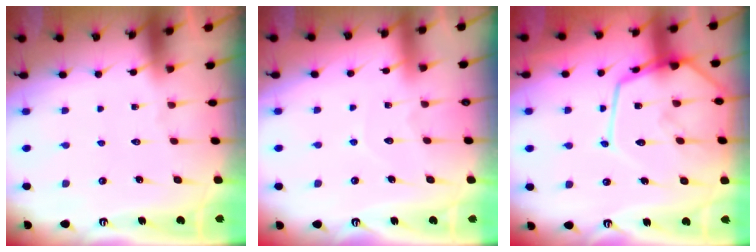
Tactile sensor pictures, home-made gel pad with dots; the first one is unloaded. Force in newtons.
{"total": 4.5, "press": 4.5, "slide": 0.4}
{"total": 18.3, "press": 18.2, "slide": 1.6}